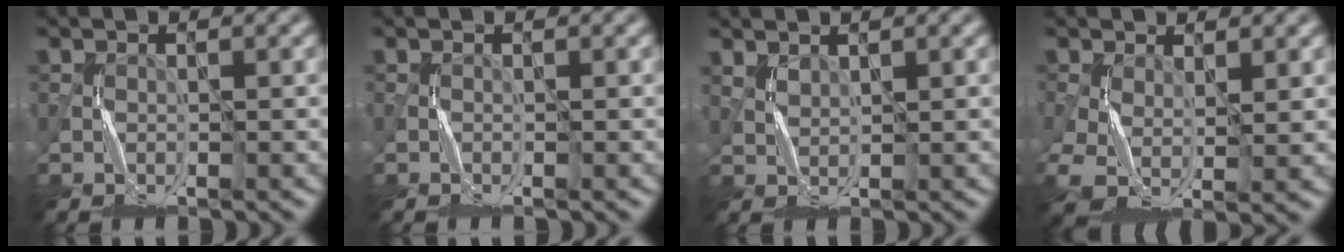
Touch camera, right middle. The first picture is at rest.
{"total": 0.0}
{"total": 1.1, "force": [1.1, 0.3, 0.2], "torque": [-0.012, 0.001, 0.028]}
{"total": 5.5, "force": [-1.1, 2.9, 4.5], "torque": [-0.109, -0.009, -0.022]}